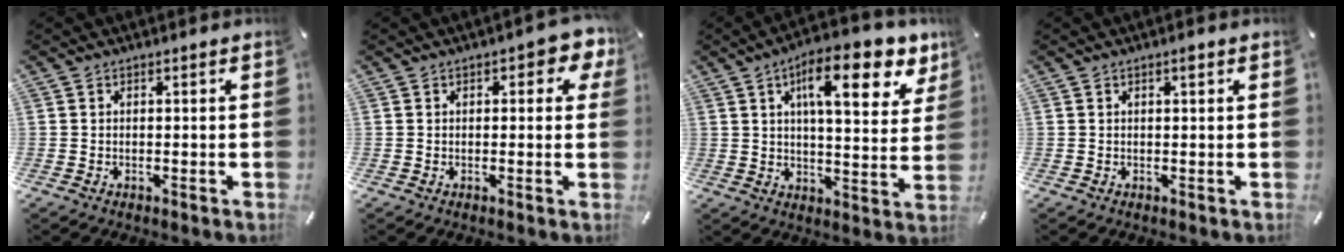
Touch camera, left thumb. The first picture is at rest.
{"total": 4.4, "force": [1.2, 2.2, 3.6], "torque": [-0.048, 0.004, 0.016]}
{"total": 16.8, "force": [8.9, 6.1, 12.8], "torque": [-0.192, -0.036, 0.139]}
{"total": 1.3, "force": [0.6, 0.4, 1.1], "torque": [-0.021, 0.002, 0.010]}